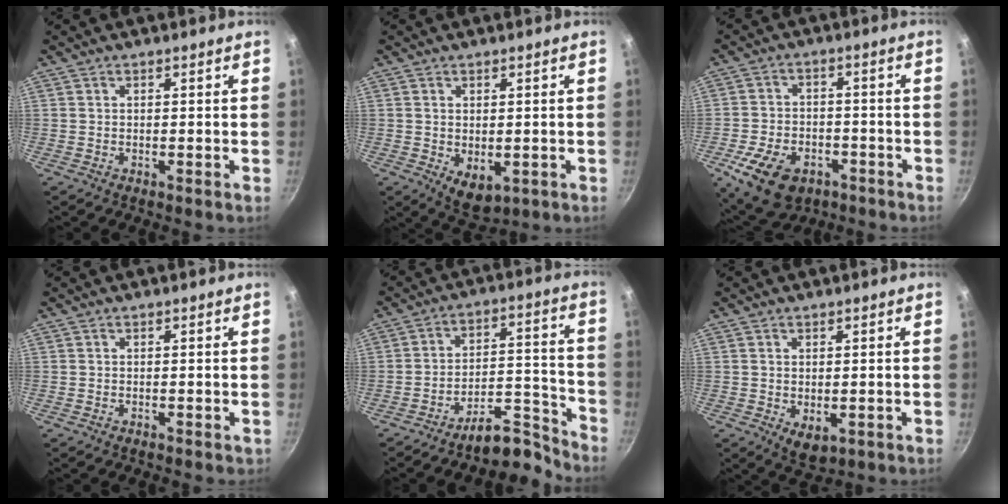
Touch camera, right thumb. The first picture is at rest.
{"total": 5.4, "force": [-0.7, 3.4, 4.2], "torque": [-0.057, -0.015, 0.000]}
{"total": 13.1, "force": [-6.1, 8.5, 7.8], "torque": [-0.125, 0.022, -0.093]}
{"total": 0.5, "force": [-0.3, 0.3, 0.3], "torque": [-0.004, 0.002, -0.003]}
{"total": 11.1, "force": [-9.6, 3.7, 4.3], "torque": [-0.018, 0.117, -0.148]}
{"total": 4.3, "force": [-0.7, 2.6, 3.3], "torque": [-0.050, -0.016, -0.005]}